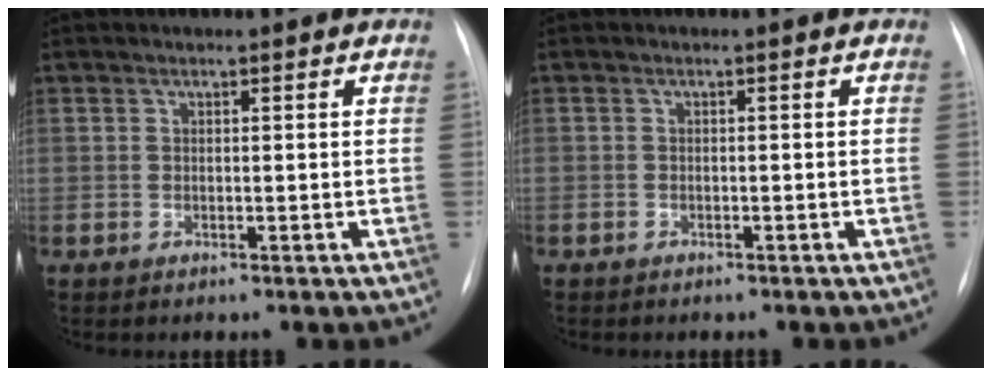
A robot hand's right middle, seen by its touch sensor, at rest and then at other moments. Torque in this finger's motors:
{"motor_torque": [0.15, -0.23, -0.34, -0.16]}